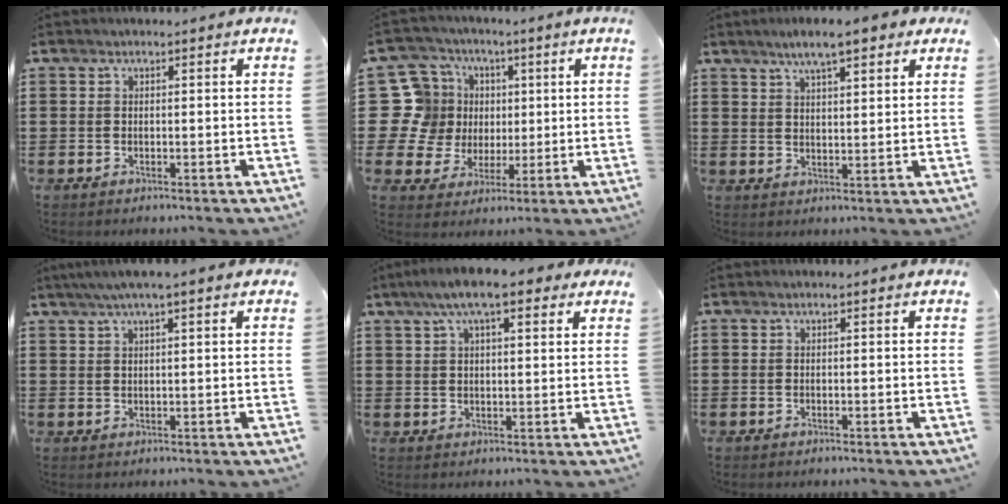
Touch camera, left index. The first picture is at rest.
{"total": 13.1, "force": [1.7, 12.3, 4.3], "torque": [-0.157, 0.004, 0.042]}
{"total": 6.1, "force": [4.6, 1.1, 3.9], "torque": [-0.078, 0.001, 0.079]}
{"total": 3.6, "force": [2.3, 0.3, 2.7], "torque": [-0.056, 0.006, 0.040]}
{"total": 7.9, "force": [5.1, 1.9, 5.8], "torque": [-0.114, 0.005, 0.088]}
{"total": 0.0}